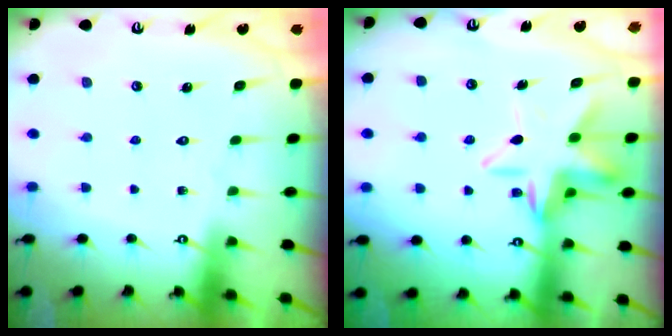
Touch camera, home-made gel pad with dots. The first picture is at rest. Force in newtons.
{"total": 12.3, "press": 12.2, "slide": 1.9}